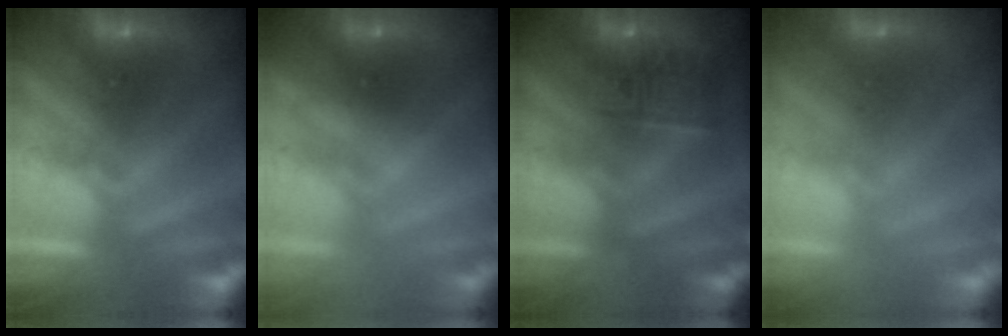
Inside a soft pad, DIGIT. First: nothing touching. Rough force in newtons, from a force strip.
{"total": 2.1}
{"total": 7.3}
{"total": 2.3}